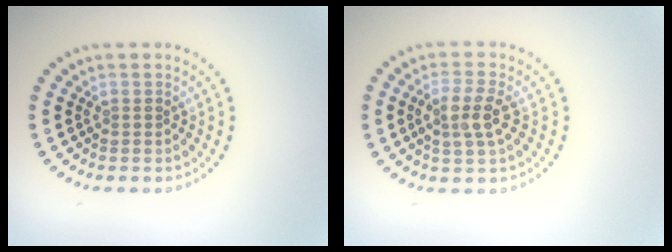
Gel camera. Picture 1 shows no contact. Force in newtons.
{"total": 2.8, "press": 2.6, "slide": 1.1}